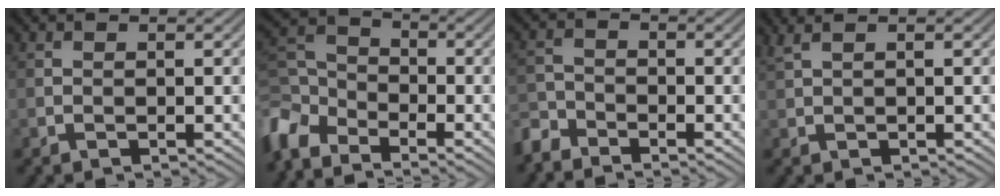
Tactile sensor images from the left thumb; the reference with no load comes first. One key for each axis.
{"total": 7.9, "fx": -5.2, "fy": 4.3, "fz": 4.0, "tx": -0.108, "ty": -0.014, "tz": -0.123}
{"total": 3.5, "fx": -3.2, "fy": 1.1, "fz": 0.9, "tx": -0.021, "ty": -0.007, "tz": -0.079}
{"total": 1.9, "fx": 1.3, "fy": 0.4, "fz": 1.3, "tx": -0.034, "ty": 0.009, "tz": 0.022}